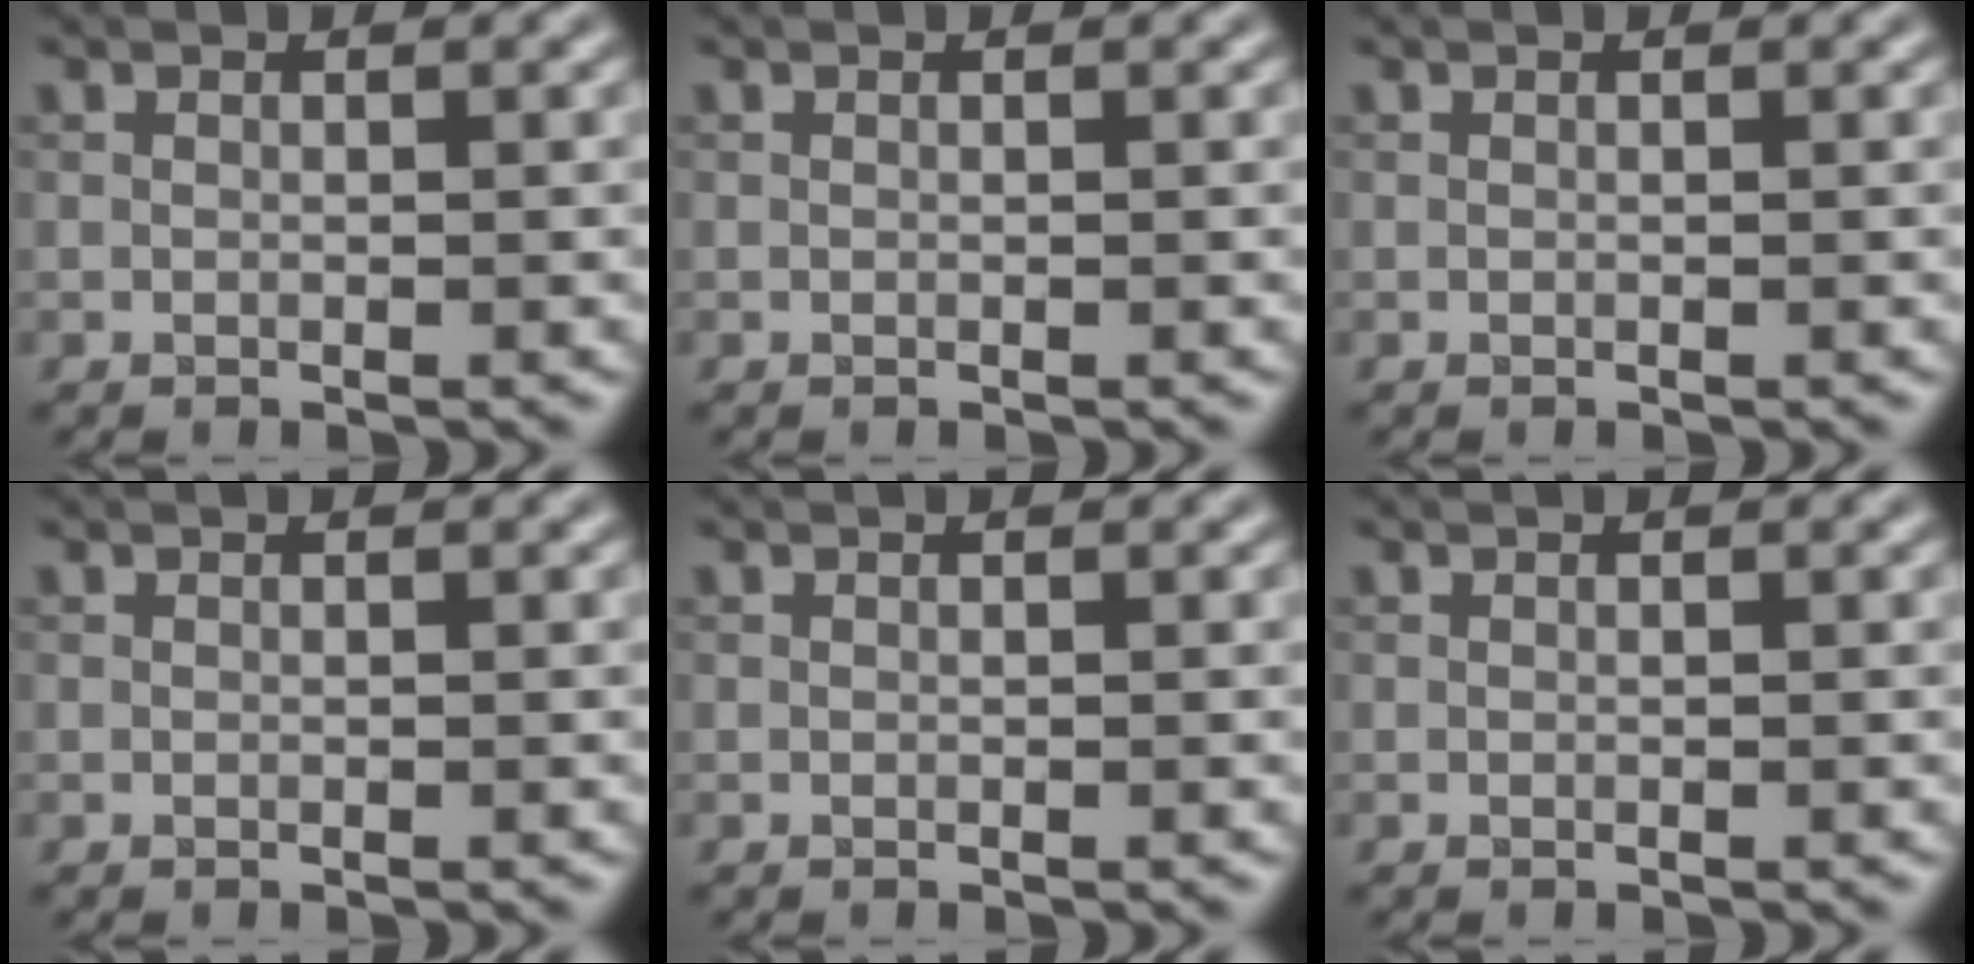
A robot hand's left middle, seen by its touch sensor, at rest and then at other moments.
{"total": 0.0}
{"total": 0.0}
{"total": 0.0}
{"total": 0.0}
{"total": 0.0}